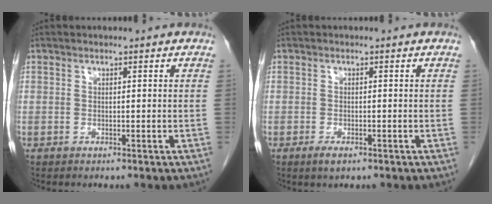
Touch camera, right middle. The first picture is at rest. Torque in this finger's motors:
{"motor_torque": [0.39, -0.41, 0.02, 0.01]}